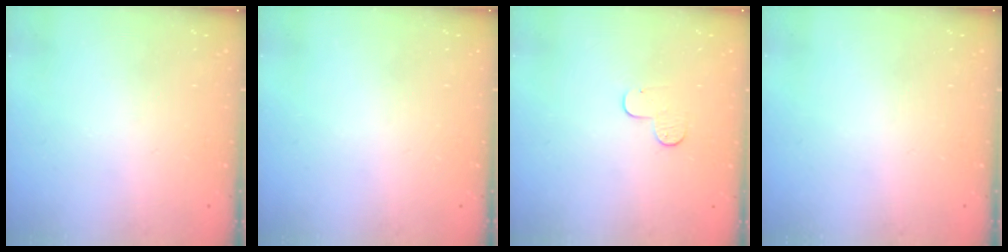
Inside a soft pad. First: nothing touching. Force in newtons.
{"total": 0.0}
{"total": 5.1, "press": 5.1, "slide": 0.5}
{"total": 0.0}